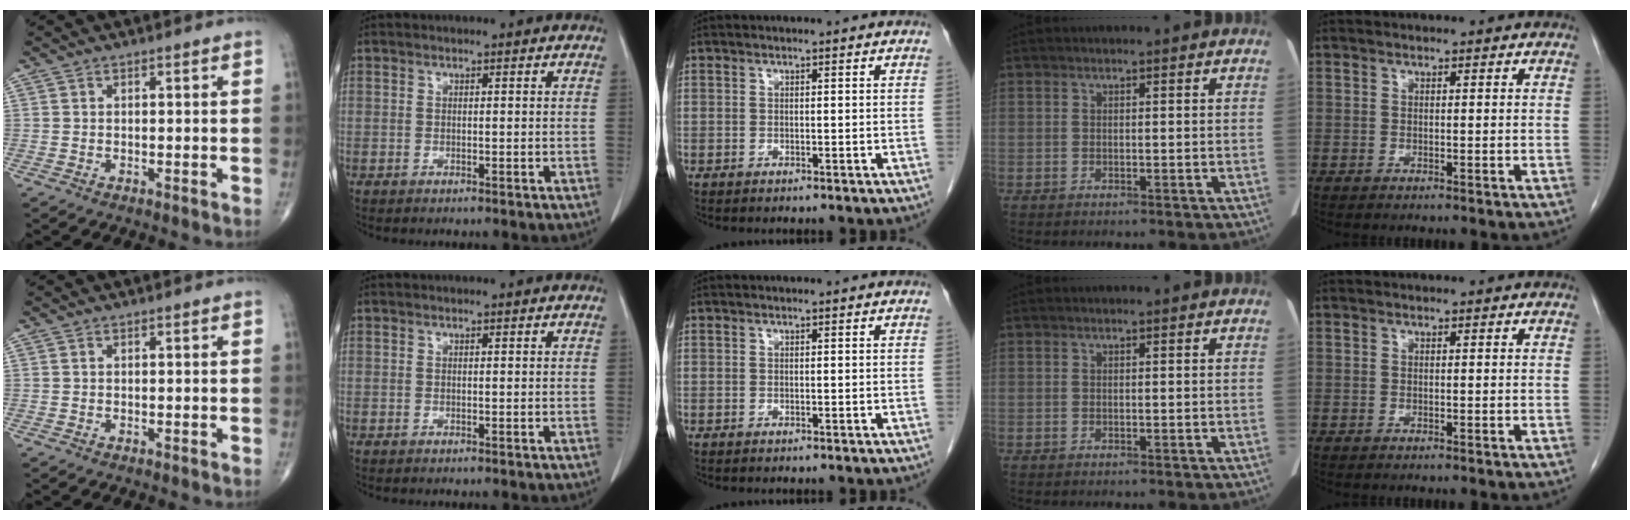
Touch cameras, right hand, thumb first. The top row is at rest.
{}